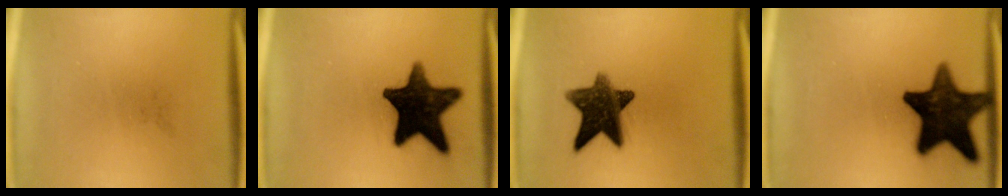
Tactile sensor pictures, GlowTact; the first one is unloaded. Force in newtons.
{"total": 15.5}
{"total": 11.5}
{"total": 16.9}